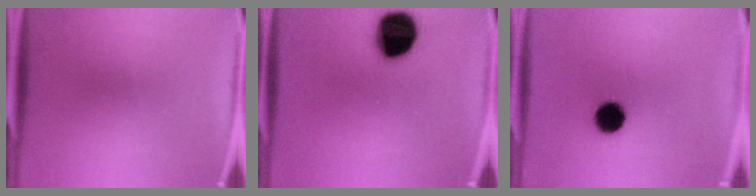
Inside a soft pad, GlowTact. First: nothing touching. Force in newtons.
{"total": 18.0}
{"total": 8.6}